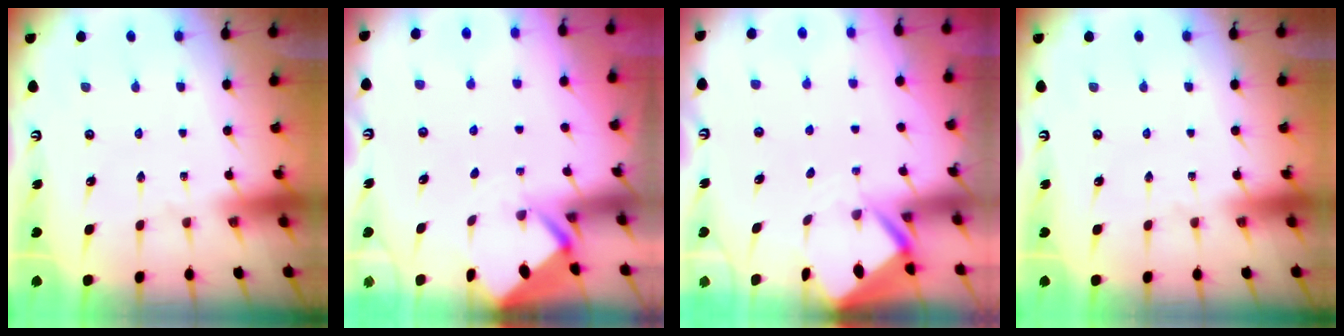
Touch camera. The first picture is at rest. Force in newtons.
{"total": 2.5, "press": 2.5, "slide": 0.1}
{"total": 3.3, "press": 3.3, "slide": 0.3}
{"total": 0.0}